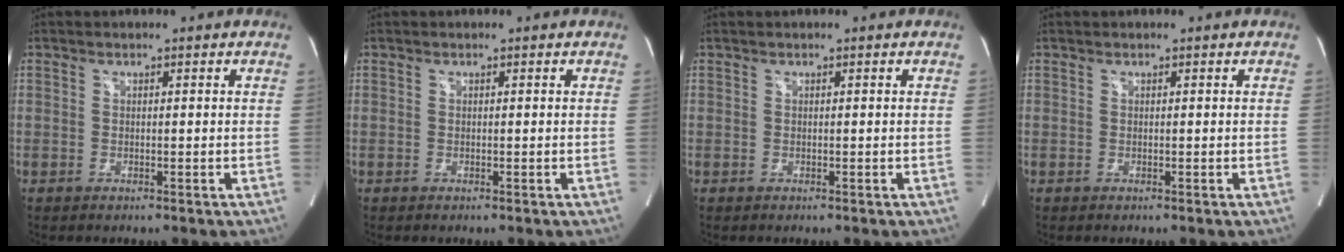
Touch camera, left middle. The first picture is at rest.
{"total": 0.0}
{"total": 0.0}
{"total": 0.0}